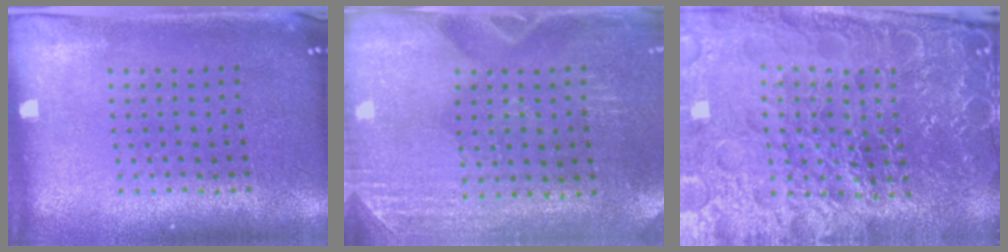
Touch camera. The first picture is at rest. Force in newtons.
{"total": 2.8, "press": 2.6, "slide": 1.2}
{"total": 5.2, "press": 4.9, "slide": 1.7}